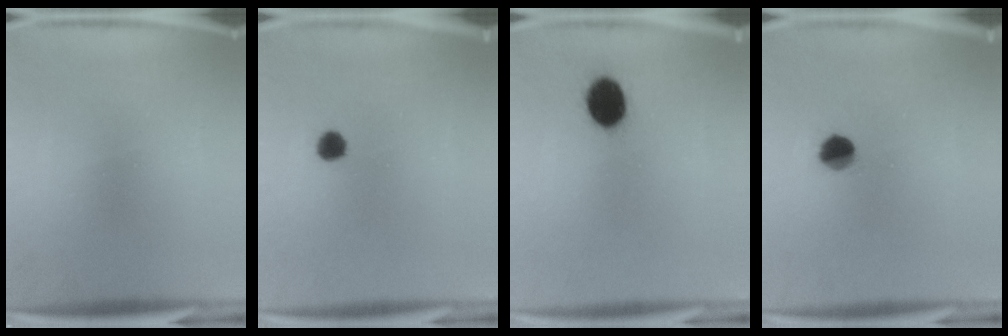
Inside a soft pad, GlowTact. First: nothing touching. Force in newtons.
{"total": 3.0}
{"total": 8.4}
{"total": 5.1}